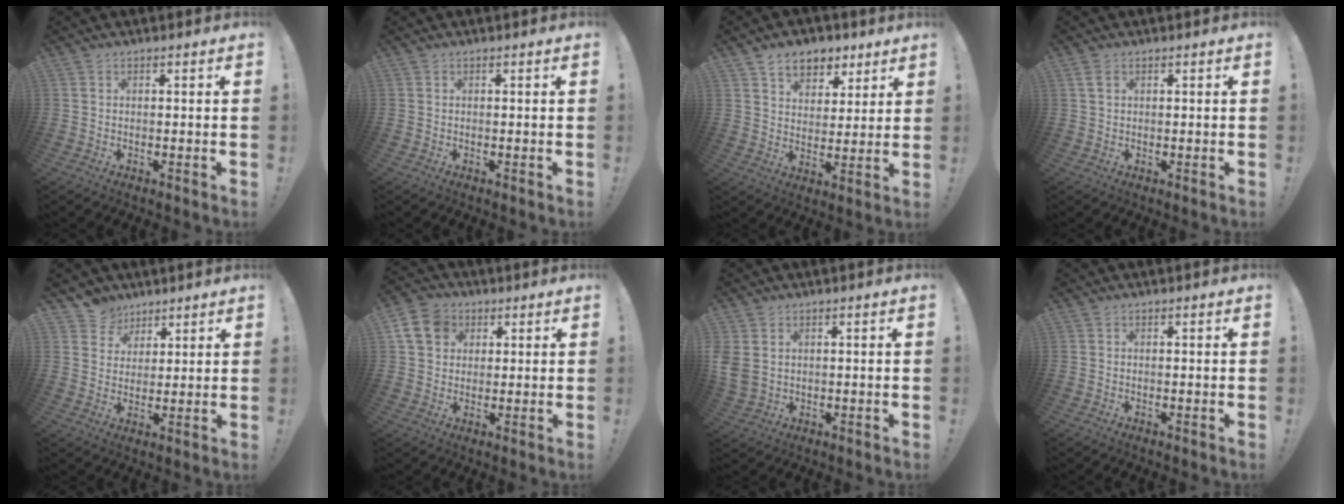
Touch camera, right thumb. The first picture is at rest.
{"total": 0.0}
{"total": 9.1, "force": [5.9, 6.2, 3.3], "torque": [-0.041, -0.037, 0.111]}
{"total": 2.1, "force": [0.9, 1.2, 1.5], "torque": [-0.023, 0.001, 0.016]}
{"total": 6.5, "force": [4.2, 5.0, 0.4], "torque": [-0.010, -0.036, 0.084]}
{"total": 10.6, "force": [3.8, 8.7, 4.6], "torque": [-0.083, -0.007, 0.079]}
{"total": 5.1, "force": [1.7, 3.7, 3.0], "torque": [-0.063, -0.005, 0.034]}
{"total": 0.0}